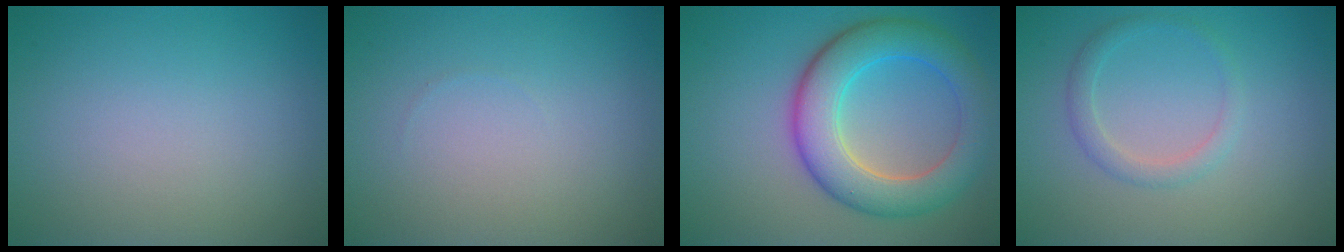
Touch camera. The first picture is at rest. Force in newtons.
{"total": 0.0}
{"total": 7.3, "press": 7.3, "slide": 0.1}
{"total": 1.7, "press": 1.7, "slide": 0.1}